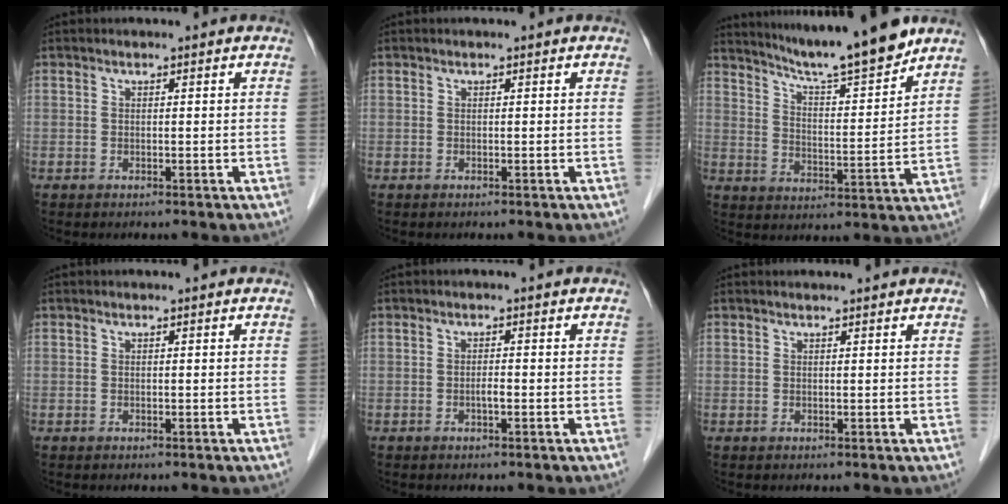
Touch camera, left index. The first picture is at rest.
{"total": 0.0}
{"total": 12.8, "force": [11.5, -0.7, 5.7], "torque": [-0.096, -0.008, 0.181]}
{"total": 0.0}
{"total": 1.1, "force": [-0.7, 0.1, 0.8], "torque": [-0.017, -0.002, -0.012]}
{"total": 1.3, "force": [1.3, 0.1, 0.3], "torque": [-0.009, 0.007, 0.017]}